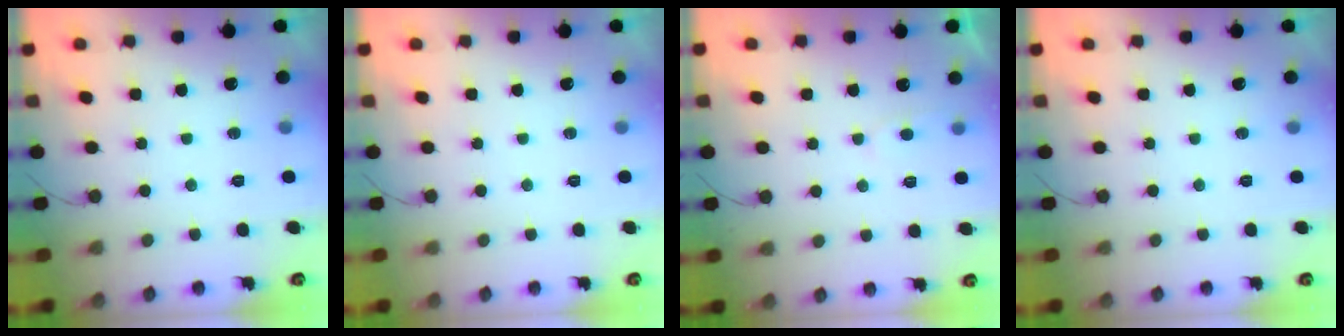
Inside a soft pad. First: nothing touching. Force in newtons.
{"total": 0.0}
{"total": 2.5, "press": 2.5, "slide": 0.3}
{"total": 0.0}